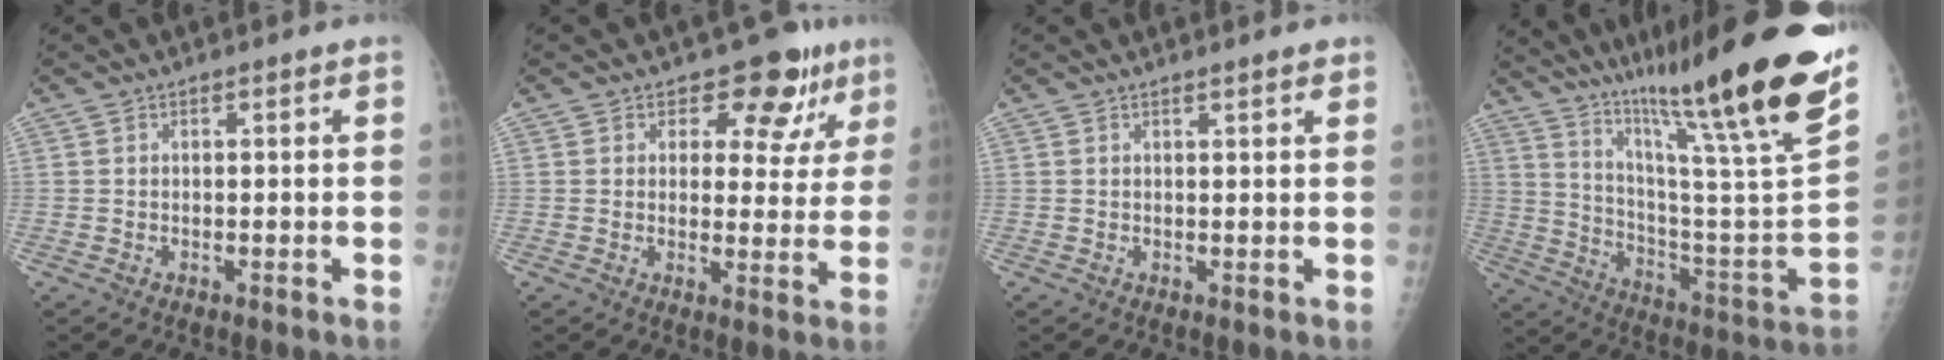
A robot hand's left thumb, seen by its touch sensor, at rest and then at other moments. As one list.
[{"total": 9.4, "force": [6.1, 6.0, 4.0], "torque": [-0.002, -0.029, 0.067]}, {"total": 1.6, "force": [1.3, 0.3, 0.8], "torque": [-0.007, -0.003, 0.016]}, {"total": 33.9, "force": [24.1, 2.8, 23.7], "torque": [-0.315, -0.124, 0.360]}]